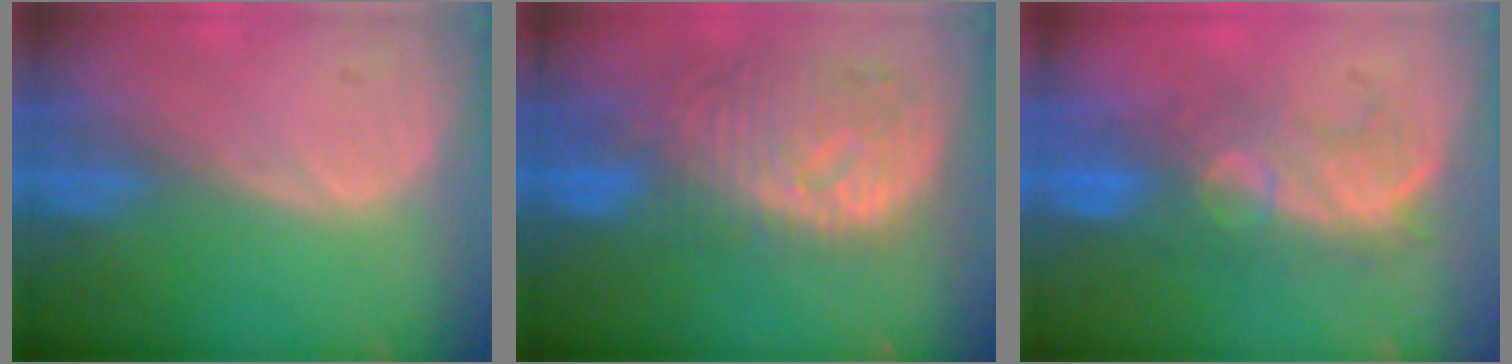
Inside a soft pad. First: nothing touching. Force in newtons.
{"total": 11.1, "press": 9.7, "slide": 5.3}
{"total": 7.9, "press": 7.8, "slide": 1.3}